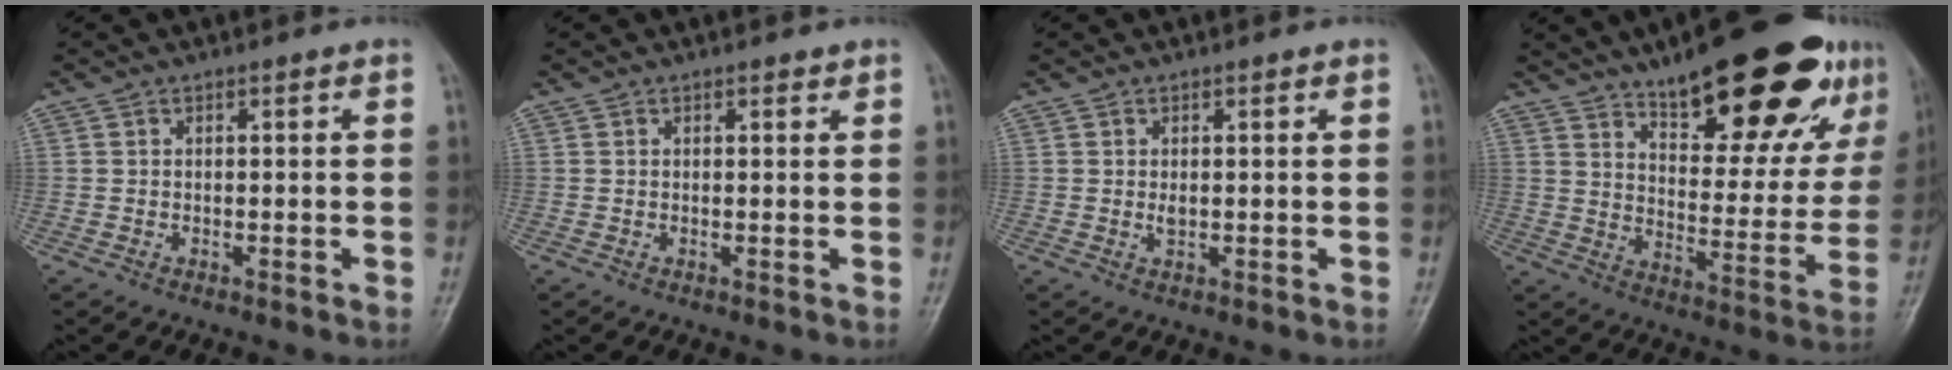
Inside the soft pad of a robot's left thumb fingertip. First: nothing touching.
{"total": 0.9, "force": [0.7, 0.4, 0.5], "torque": [-0.005, -0.004, 0.007]}
{"total": 1.3, "force": [0.3, 0.7, 1.0], "torque": [-0.014, -0.003, 0.007]}
{"total": 24.8, "force": [15.3, 8.3, 17.6], "torque": [-0.209, -0.057, 0.226]}